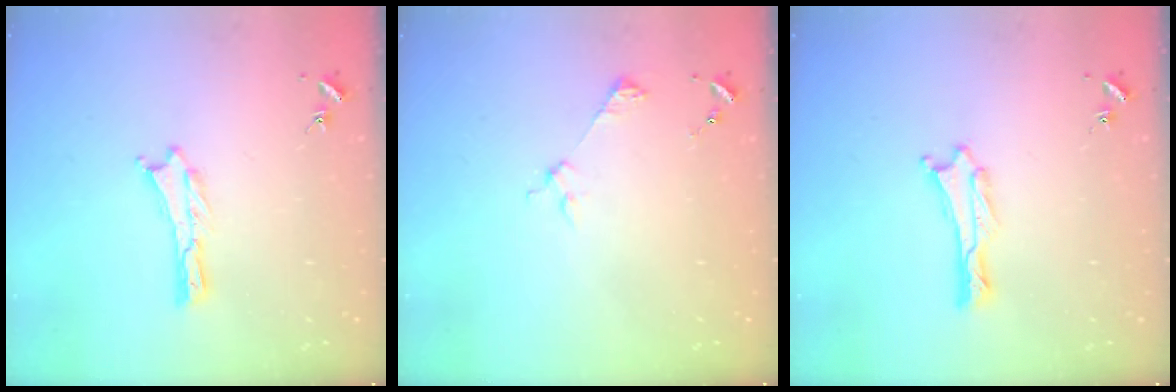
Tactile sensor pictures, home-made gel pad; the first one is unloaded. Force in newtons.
{"total": 2.5, "press": 2.5, "slide": 0.2}
{"total": 0.6, "press": 0.5, "slide": 0.1}